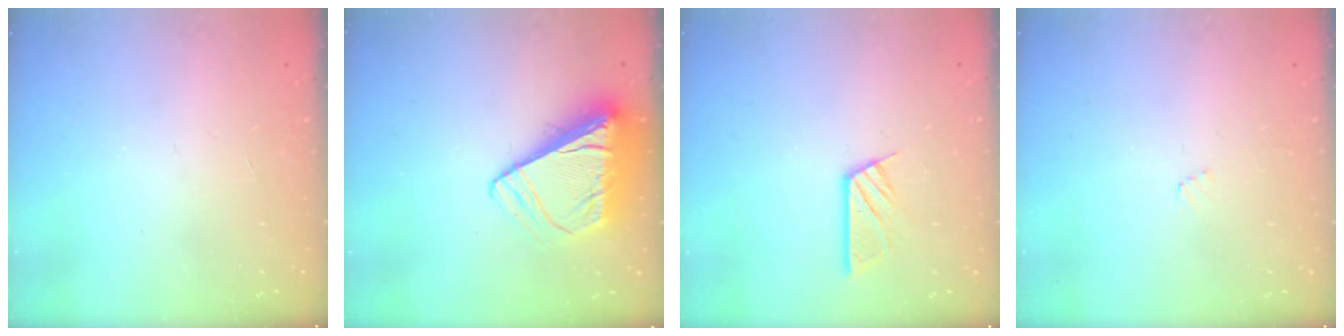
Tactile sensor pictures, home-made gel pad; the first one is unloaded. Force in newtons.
{"total": 10.3, "press": 10.2, "slide": 1.4}
{"total": 6.3, "press": 6.3, "slide": 0.1}
{"total": 3.6, "press": 3.6, "slide": 0.3}